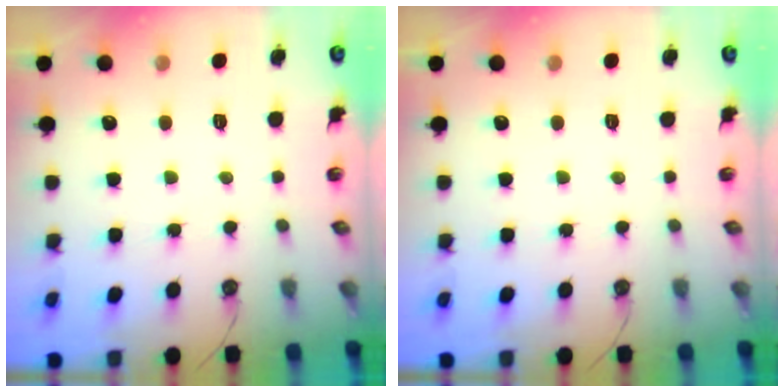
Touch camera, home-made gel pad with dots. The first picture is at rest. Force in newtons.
{"total": 0.0}